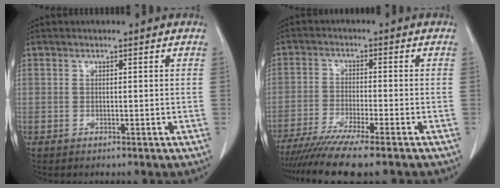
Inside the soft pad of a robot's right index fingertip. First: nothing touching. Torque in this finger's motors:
{"motor_torque": [1.07, -1.07, 0.69, 0.17]}